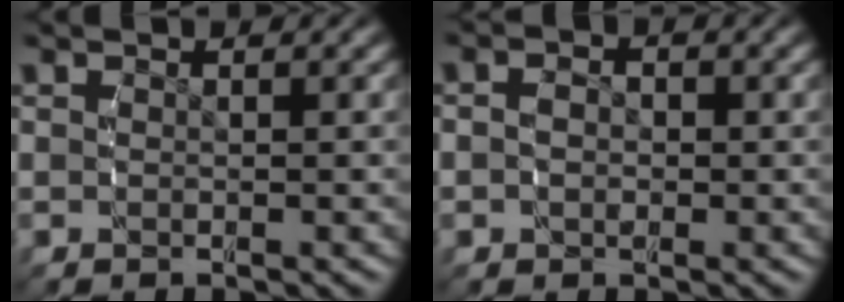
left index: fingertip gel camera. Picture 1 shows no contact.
{"total": 2.1, "force": [-0.3, 1.8, 1.1], "torque": [-0.035, -0.013, 0.000]}